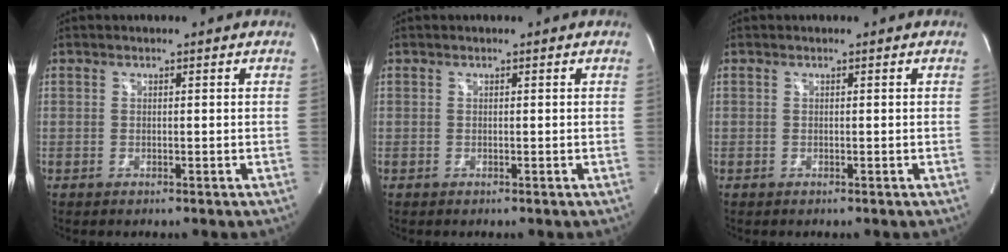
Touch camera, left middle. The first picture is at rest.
{"total": 0.0}
{"total": 0.0}